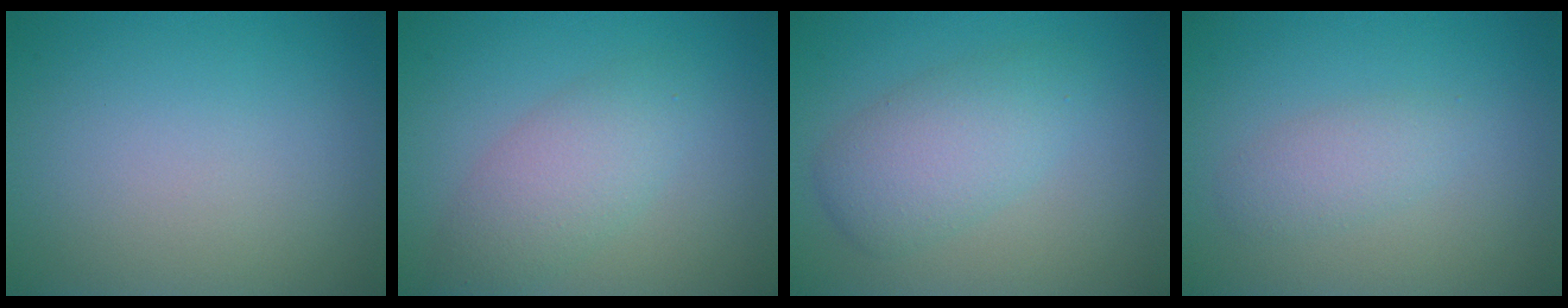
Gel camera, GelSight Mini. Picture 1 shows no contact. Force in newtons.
{"total": 3.6, "press": 3.6, "slide": 0.3}
{"total": 4.2, "press": 4.2, "slide": 0.1}
{"total": 1.9, "press": 1.9, "slide": 0.0}